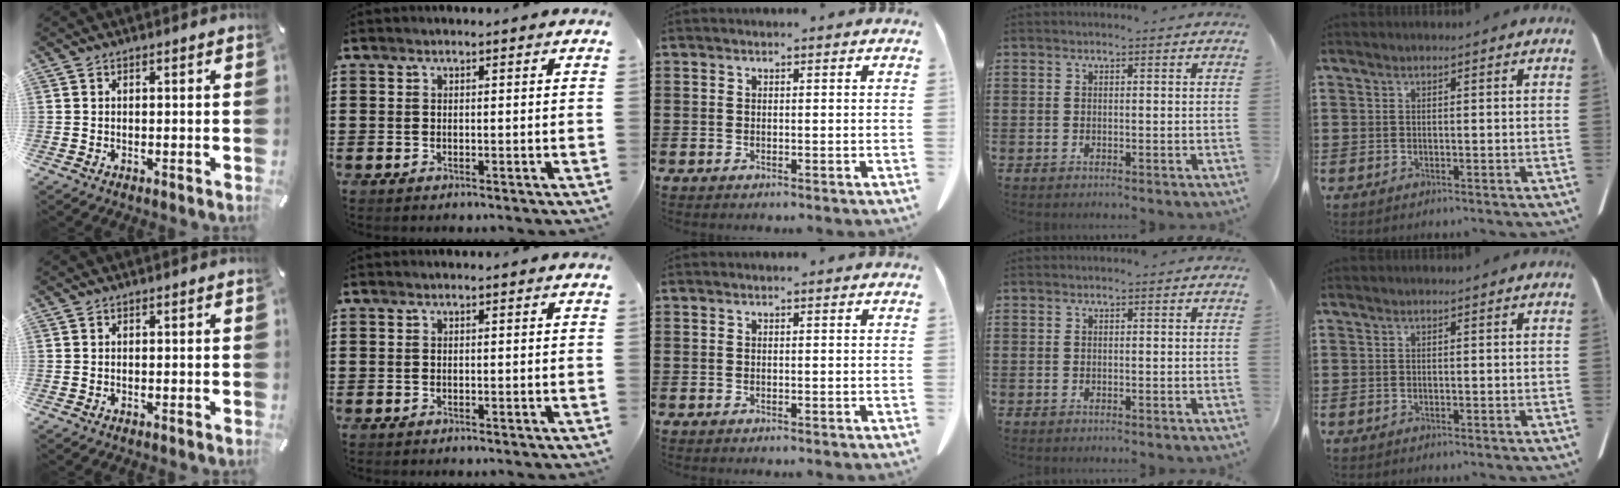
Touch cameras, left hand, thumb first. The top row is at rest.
{}